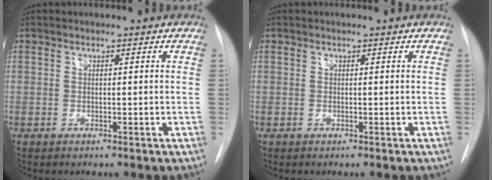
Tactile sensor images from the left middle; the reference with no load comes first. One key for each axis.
{"total": 0.0}